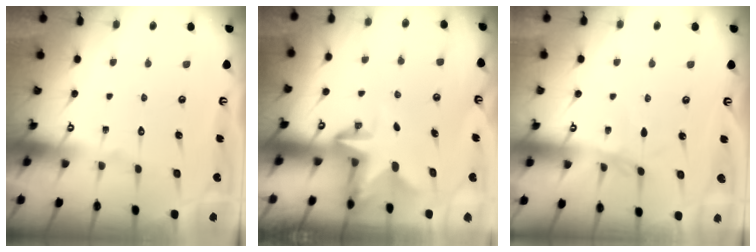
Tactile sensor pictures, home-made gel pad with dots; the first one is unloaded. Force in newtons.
{"total": 2.7, "press": 2.7, "slide": 0.5}
{"total": 1.4, "press": 1.3, "slide": 0.4}